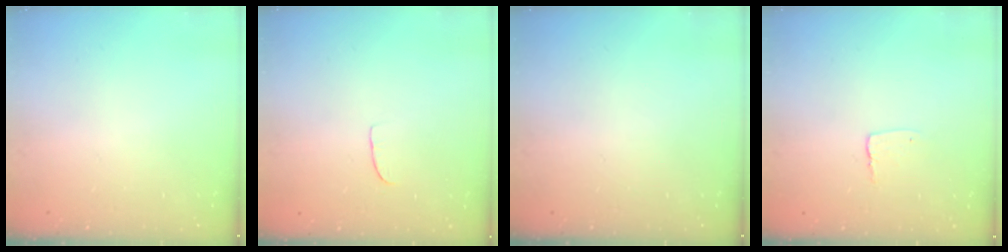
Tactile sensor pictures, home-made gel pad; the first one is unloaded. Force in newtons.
{"total": 5.7, "press": 5.7, "slide": 0.5}
{"total": 0.0}
{"total": 3.8, "press": 3.8, "slide": 0.4}